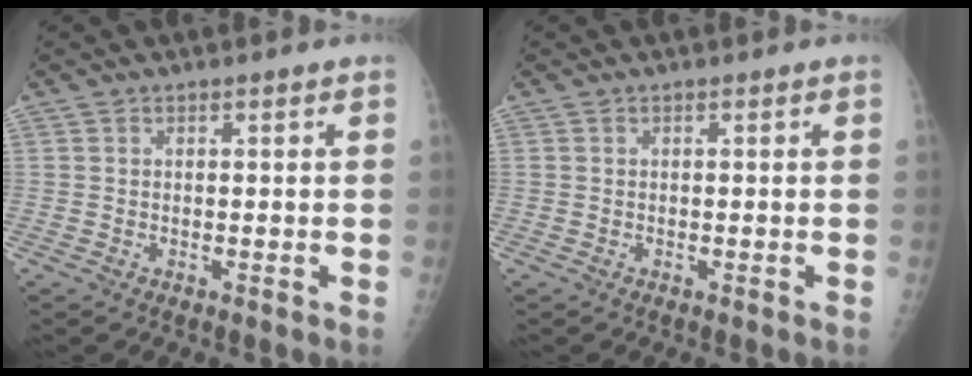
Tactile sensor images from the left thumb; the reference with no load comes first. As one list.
[{"total": 0.0}]